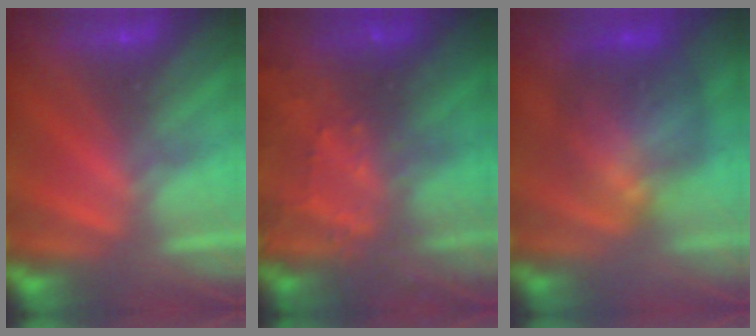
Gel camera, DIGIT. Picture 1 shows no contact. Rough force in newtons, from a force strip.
{"total": 8.3}
{"total": 9.1}